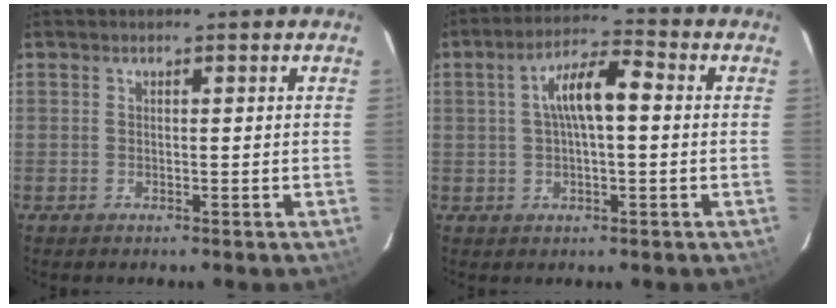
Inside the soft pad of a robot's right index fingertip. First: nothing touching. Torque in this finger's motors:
{"motor_torque": [0.68, 0.07, 0.43, 0.14]}